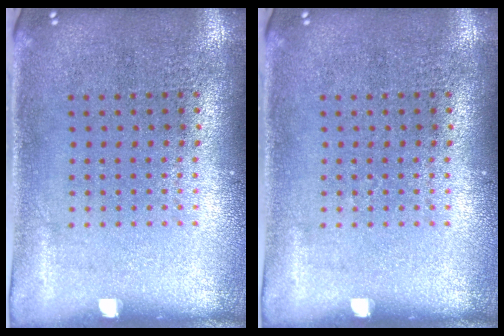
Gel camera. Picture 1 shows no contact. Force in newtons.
{"total": 0.0}